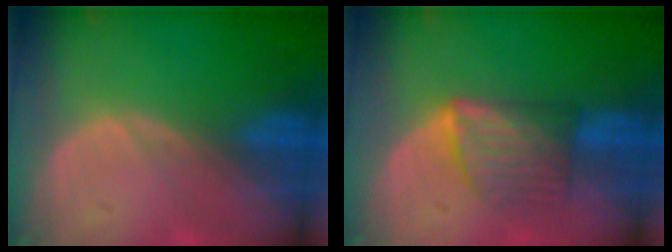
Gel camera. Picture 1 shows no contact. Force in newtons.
{"total": 6.0, "press": 5.9, "slide": 1.3}